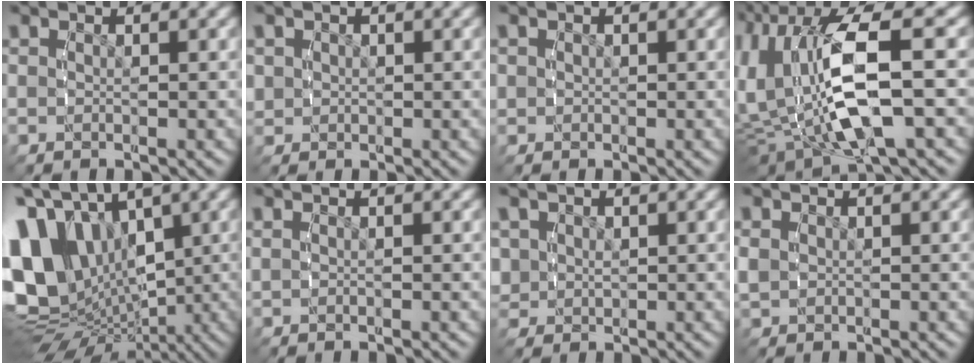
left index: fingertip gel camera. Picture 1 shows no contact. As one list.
[{"total": 2.2, "force": [-0.1, 2.1, 0.7], "torque": [-0.035, -0.011, 0.006]}, {"total": 1.0, "force": [-0.2, 1.0, 0.2], "torque": [-0.015, -0.005, 0.002]}, {"total": 10.9, "force": [-2.7, 6.8, 8.0], "torque": [-0.184, -0.028, -0.043]}, {"total": 16.9, "force": [-1.4, 12.9, 10.8], "torque": [-0.244, -0.051, -0.015]}, {"total": 0.0}, {"total": 3.1, "force": [-0.1, 2.9, 1.0], "torque": [-0.051, -0.020, 0.009]}, {"total": 1.6, "force": [-0.1, 1.5, 0.5], "torque": [-0.024, -0.005, 0.005]}]